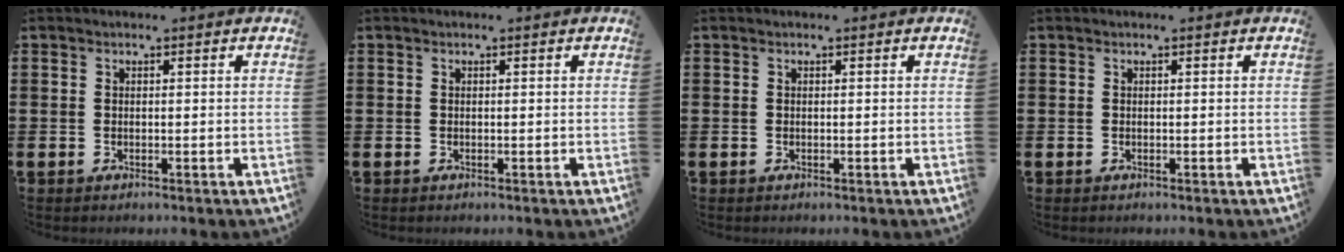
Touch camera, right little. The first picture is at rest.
{"total": 0.0}
{"total": 0.0}
{"total": 0.0}